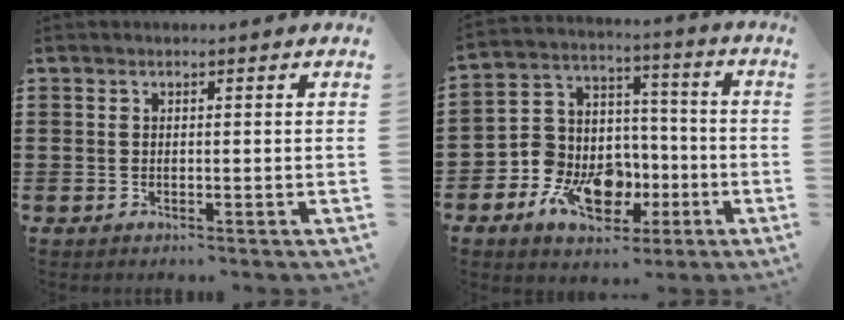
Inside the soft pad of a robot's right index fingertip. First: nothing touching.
{"total": 11.6, "force": [-5.1, 8.9, 5.5], "torque": [-0.130, 0.022, -0.088]}